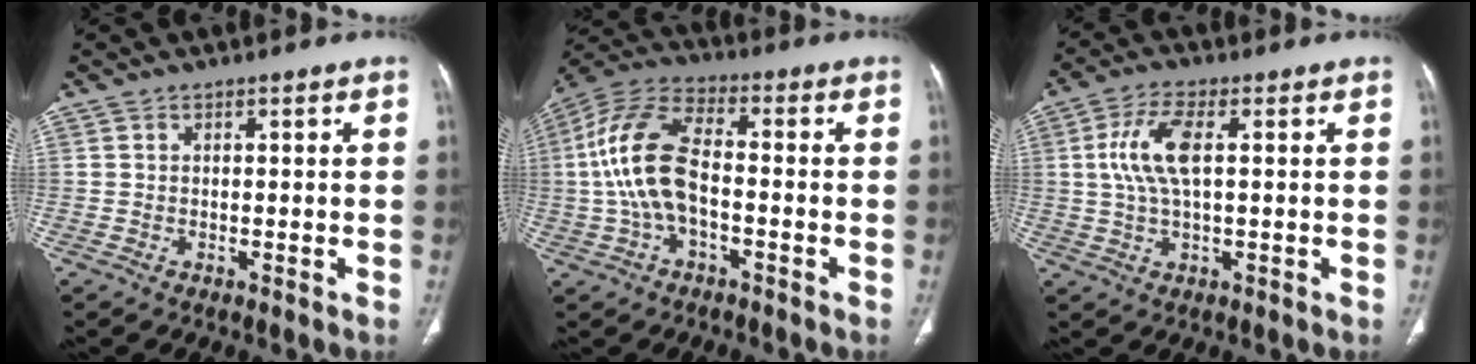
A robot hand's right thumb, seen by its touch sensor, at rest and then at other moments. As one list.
[{"total": 13.6, "force": [-1.4, 7.0, 11.6], "torque": [-0.248, 0.038, -0.029]}, {"total": 8.4, "force": [1.4, 3.2, 7.6], "torque": [-0.174, 0.010, 0.027]}]